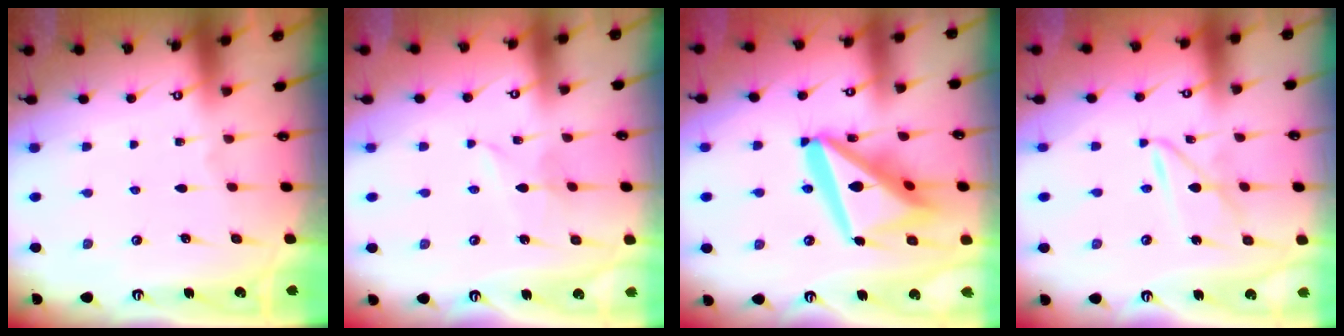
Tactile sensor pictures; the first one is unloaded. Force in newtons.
{"total": 3.1, "press": 3.1, "slide": 0.3}
{"total": 20.7, "press": 20.6, "slide": 2.3}
{"total": 6.6, "press": 6.6, "slide": 0.6}